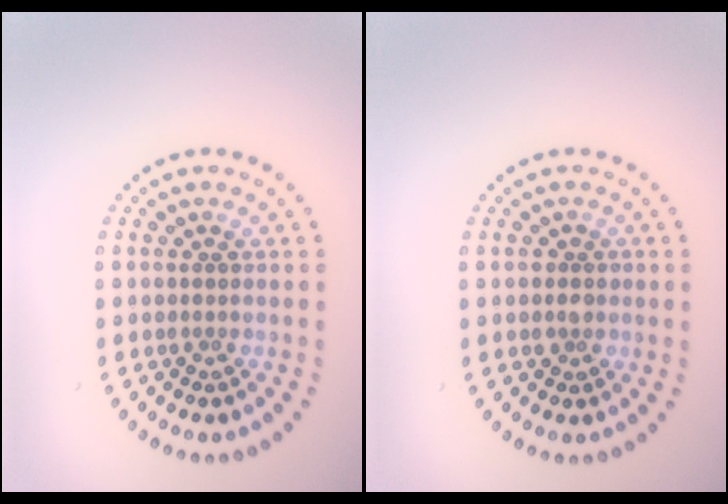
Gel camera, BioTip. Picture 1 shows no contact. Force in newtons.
{"total": 1.5, "press": 1.3, "slide": 0.7}